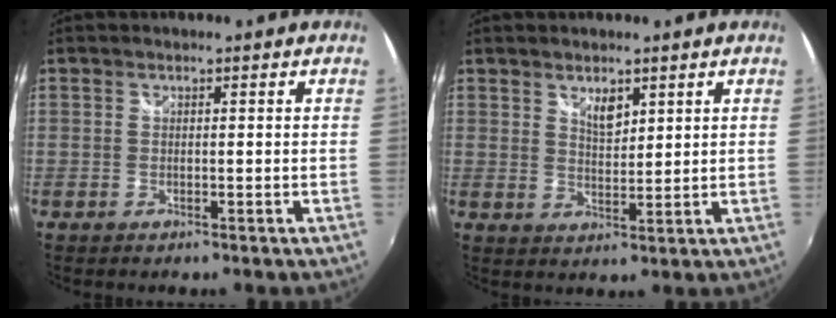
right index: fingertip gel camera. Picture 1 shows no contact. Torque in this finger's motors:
{"motor_torque": [0.01, 0.04, 0.03, 0.03]}